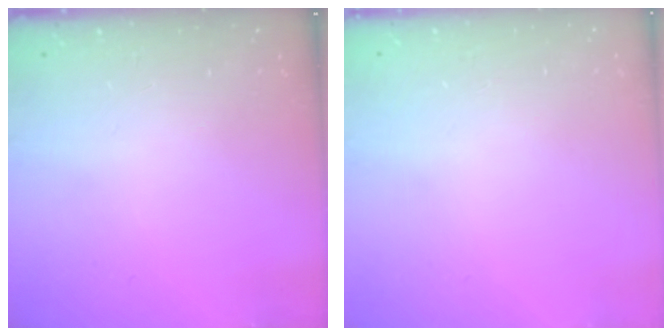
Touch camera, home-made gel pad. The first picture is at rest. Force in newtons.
{"total": 0.0}